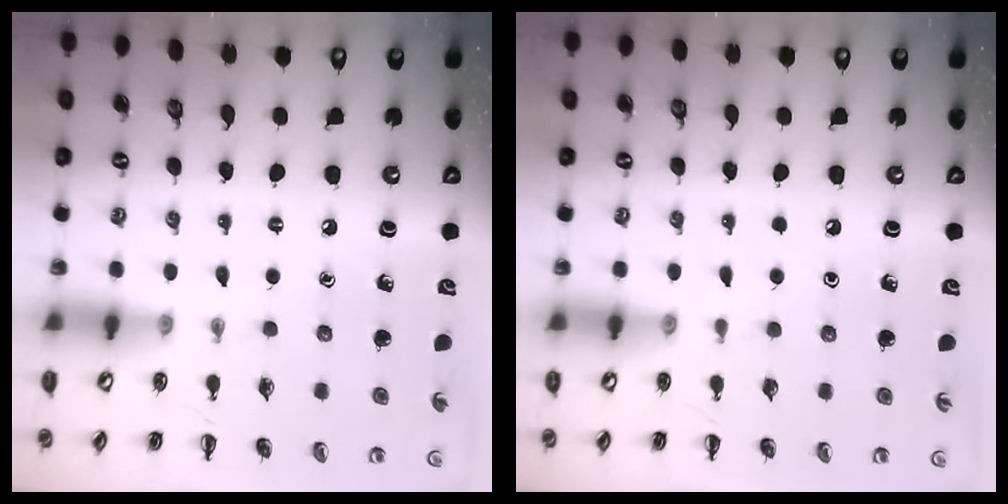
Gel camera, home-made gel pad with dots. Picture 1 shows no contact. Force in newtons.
{"total": 0.0}